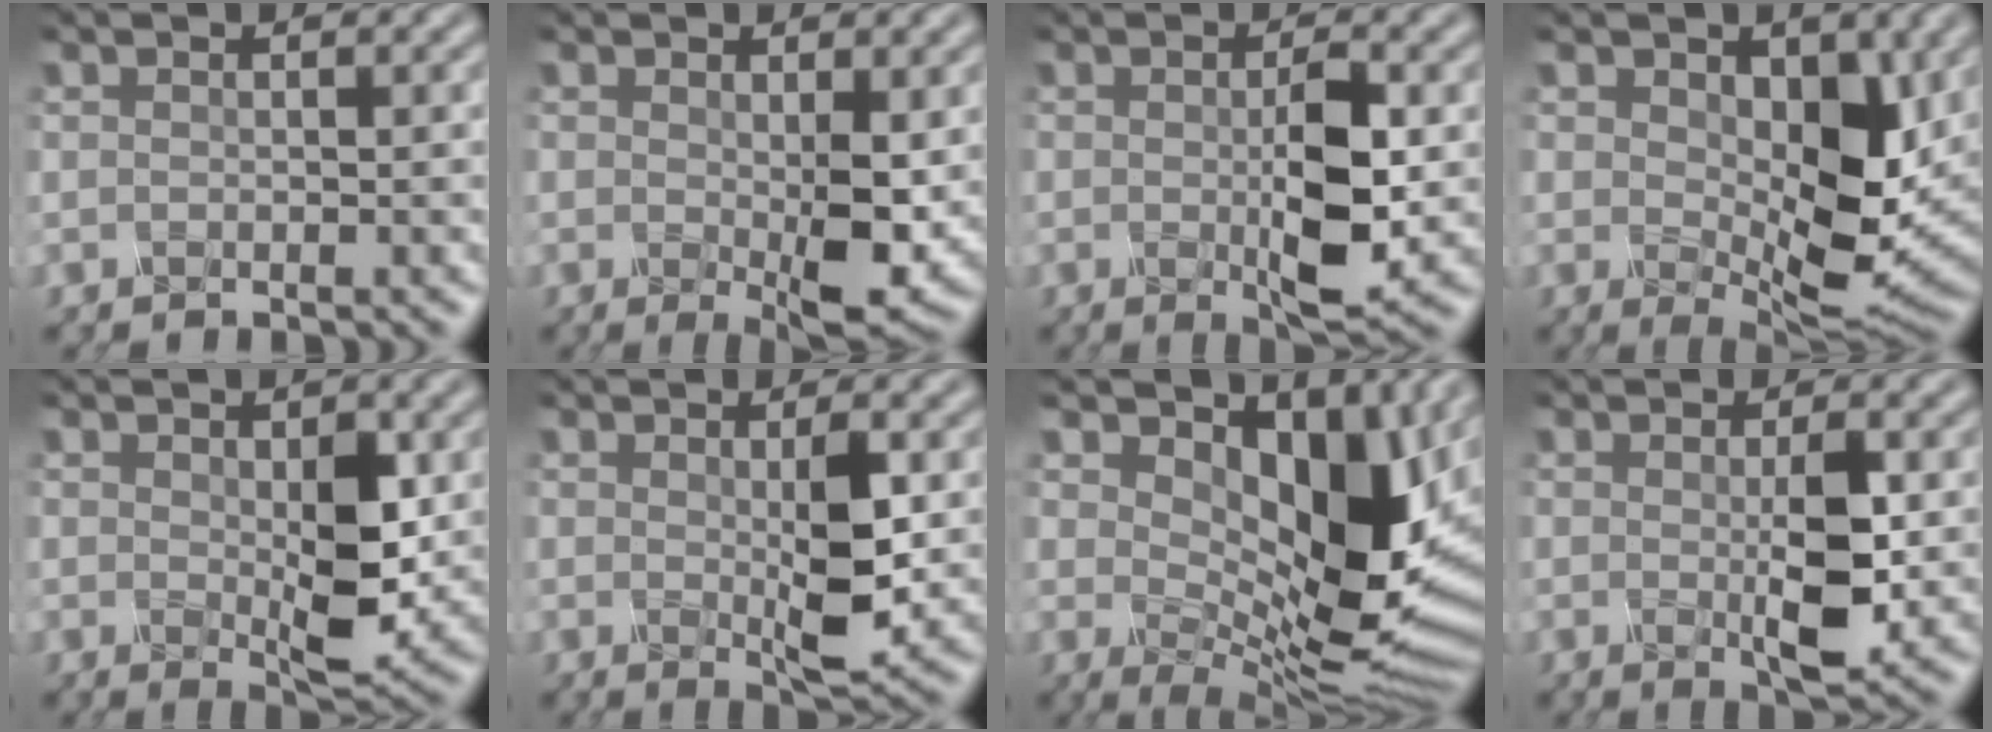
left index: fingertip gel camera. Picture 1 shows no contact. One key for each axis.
{"total": 4.7, "fx": -0.4, "fy": 1.3, "fz": 4.5, "tx": -0.092, "ty": -0.014, "tz": 0.004}
{"total": 5.3, "fx": -0.4, "fy": 1.2, "fz": 5.1, "tx": -0.106, "ty": -0.008, "tz": 0.002}
{"total": 7.9, "fx": 0.7, "fy": 3.9, "fz": 6.8, "tx": -0.123, "ty": -0.011, "tz": 0.023}
{"total": 4.5, "fx": 0.0, "fy": 1.9, "fz": 4.1, "tx": -0.086, "ty": -0.012, "tz": 0.013}
{"total": 3.9, "fx": 0.2, "fy": 0.7, "fz": 3.8, "tx": -0.084, "ty": -0.007, "tz": 0.012}
{"total": 12.7, "fx": 2.8, "fy": 6.4, "fz": 10.6, "tx": -0.164, "ty": -0.011, "tz": 0.057}
{"total": 4.1, "fx": -0.1, "fy": 0.8, "fz": 4.0, "tx": -0.092, "ty": -0.008, "tz": 0.007}